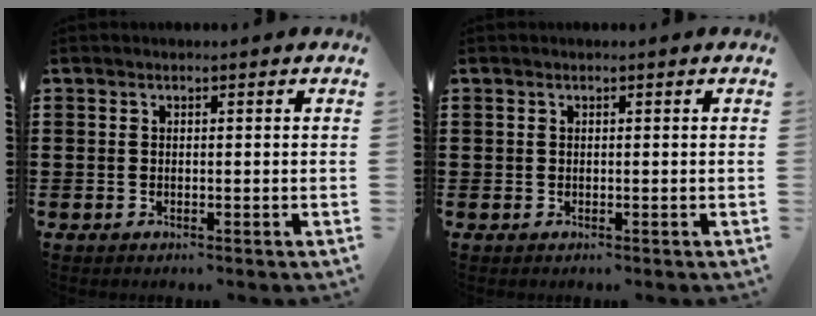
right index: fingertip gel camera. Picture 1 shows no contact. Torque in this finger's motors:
{"motor_torque": [0.95, 1.19, 0.00, -0.01]}